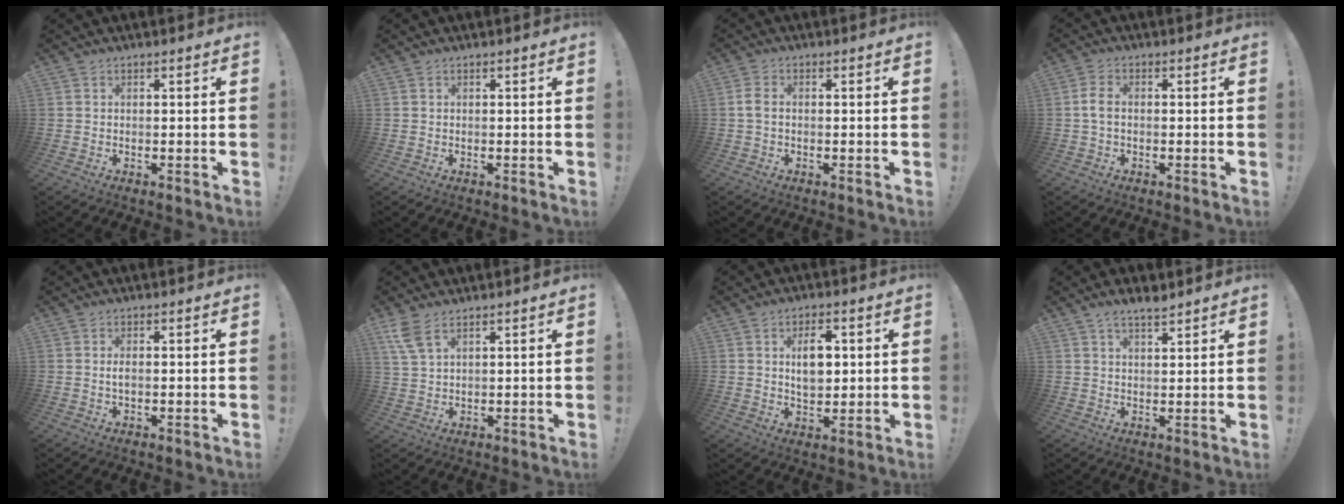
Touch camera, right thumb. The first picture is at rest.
{"total": 0.0}
{"total": 2.6, "force": [-0.2, 1.6, 2.0], "torque": [-0.049, 0.008, -0.003]}
{"total": 3.9, "force": [-0.3, 2.2, 3.2], "torque": [-0.075, 0.010, -0.006]}
{"total": 1.4, "force": [-0.2, 0.4, 1.3], "torque": [-0.028, 0.002, -0.003]}
{"total": 5.8, "force": [3.6, 2.2, 4.0], "torque": [-0.075, -0.012, 0.071]}
{"total": 8.6, "force": [1.7, 5.6, 6.3], "torque": [-0.098, 0.004, 0.027]}
{"total": 4.0, "force": [3.2, 1.1, 2.0], "torque": [-0.033, -0.018, 0.057]}